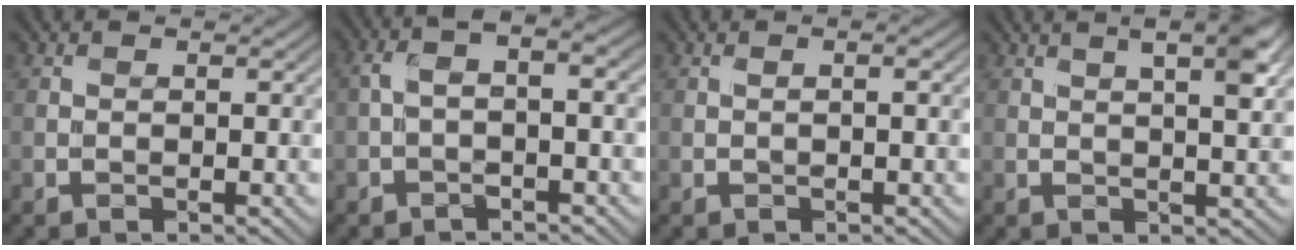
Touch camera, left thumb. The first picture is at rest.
{"total": 3.6, "force": [-0.5, 1.2, 3.4], "torque": [-0.073, 0.007, -0.017]}
{"total": 0.9, "force": [0.1, -0.1, 0.9], "torque": [-0.022, 0.001, 0.002]}
{"total": 4.8, "force": [2.7, 0.7, 4.0], "torque": [-0.064, 0.004, 0.048]}